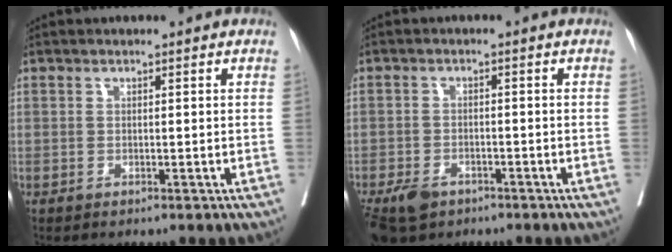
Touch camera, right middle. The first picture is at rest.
{"total": 6.8, "force": [-4.5, 4.0, 3.1], "torque": [-0.061, -0.005, -0.073]}